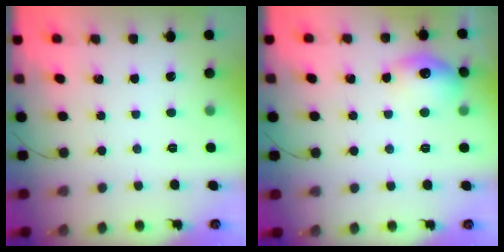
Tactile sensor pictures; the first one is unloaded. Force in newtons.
{"total": 11.8, "press": 11.7, "slide": 0.7}